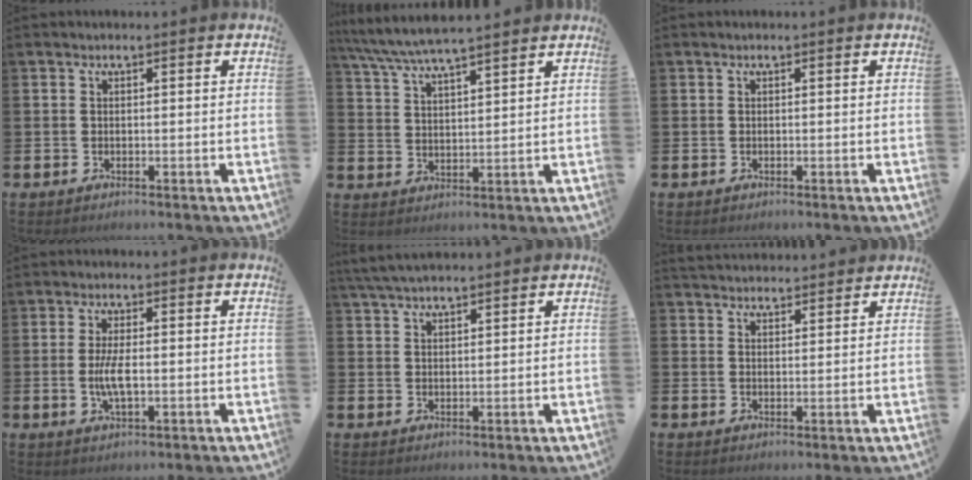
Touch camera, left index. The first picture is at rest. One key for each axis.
{"total": 6.5, "fx": 6.0, "fy": 0.3, "fz": 2.3, "tx": -0.069, "ty": -0.025, "tz": 0.109}
{"total": 0.0}
{"total": 4.3, "fx": -0.4, "fy": 1.4, "fz": 4.0, "tx": -0.069, "ty": -0.005, "tz": -0.010}
{"total": 4.1, "fx": 3.7, "fy": 0.7, "fz": 1.5, "tx": -0.036, "ty": -0.007, "tz": 0.070}
{"total": 3.2, "fx": 3.2, "fy": 0.5, "fz": 0.1, "tx": -0.007, "ty": -0.015, "tz": 0.059}